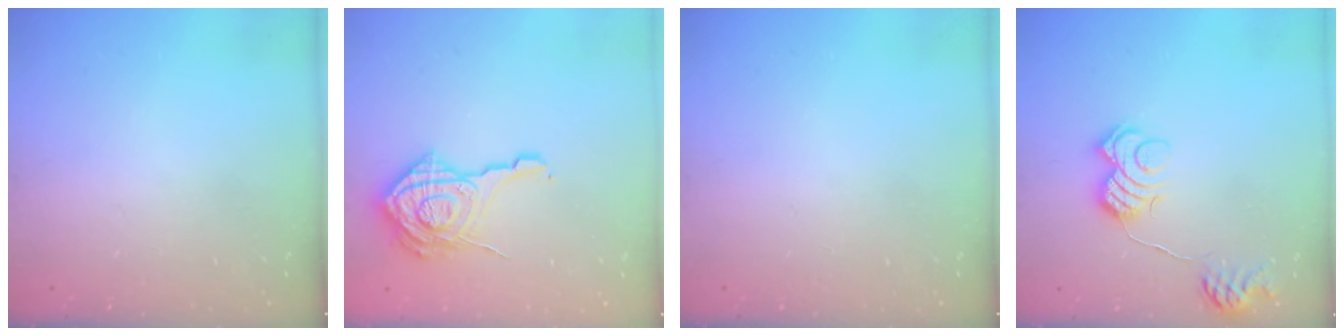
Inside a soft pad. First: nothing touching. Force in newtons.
{"total": 17.6, "press": 17.6, "slide": 1.2}
{"total": 0.0}
{"total": 11.4, "press": 11.4, "slide": 0.5}